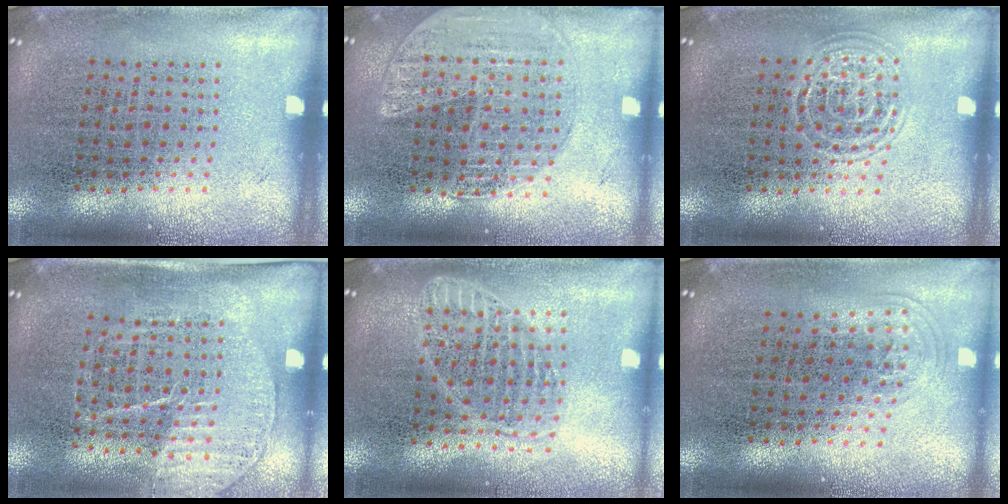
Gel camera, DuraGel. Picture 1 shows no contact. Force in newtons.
{"total": 1.6, "press": 1.5, "slide": 0.4}
{"total": 1.3, "press": 1.3, "slide": 0.2}
{"total": 1.6, "press": 1.4, "slide": 0.8}
{"total": 1.8, "press": 1.5, "slide": 1.0}
{"total": 1.0, "press": 0.7, "slide": 0.7}